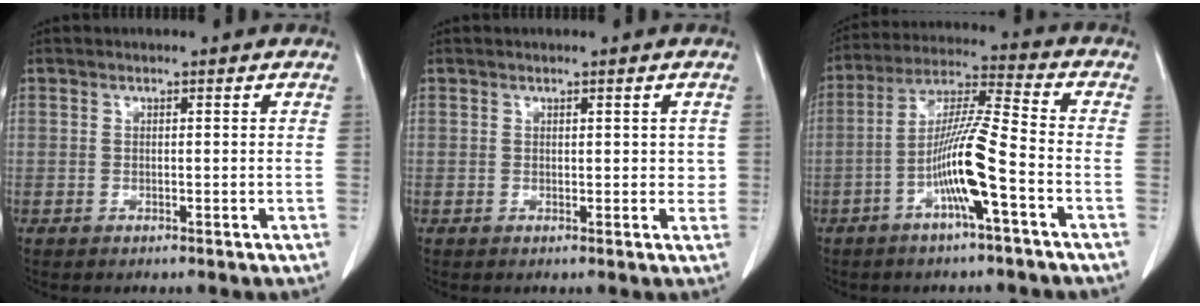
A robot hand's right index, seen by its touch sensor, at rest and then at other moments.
{"total": 3.2, "force": [1.1, 2.1, 2.2], "torque": [-0.008, -0.006, 0.011]}
{"total": 11.0, "force": [-4.1, -0.1, 10.2], "torque": [-0.200, 0.009, -0.080]}